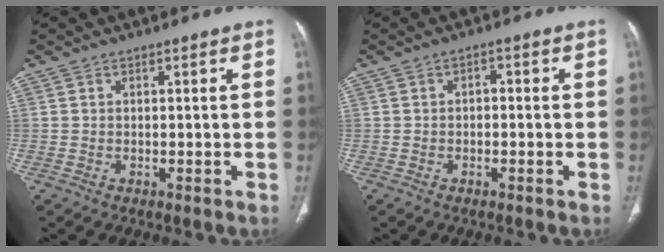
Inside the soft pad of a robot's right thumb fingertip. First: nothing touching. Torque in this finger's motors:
{"motor_torque": [-0.21, 0.29, -0.11, 0.06, 0.02]}